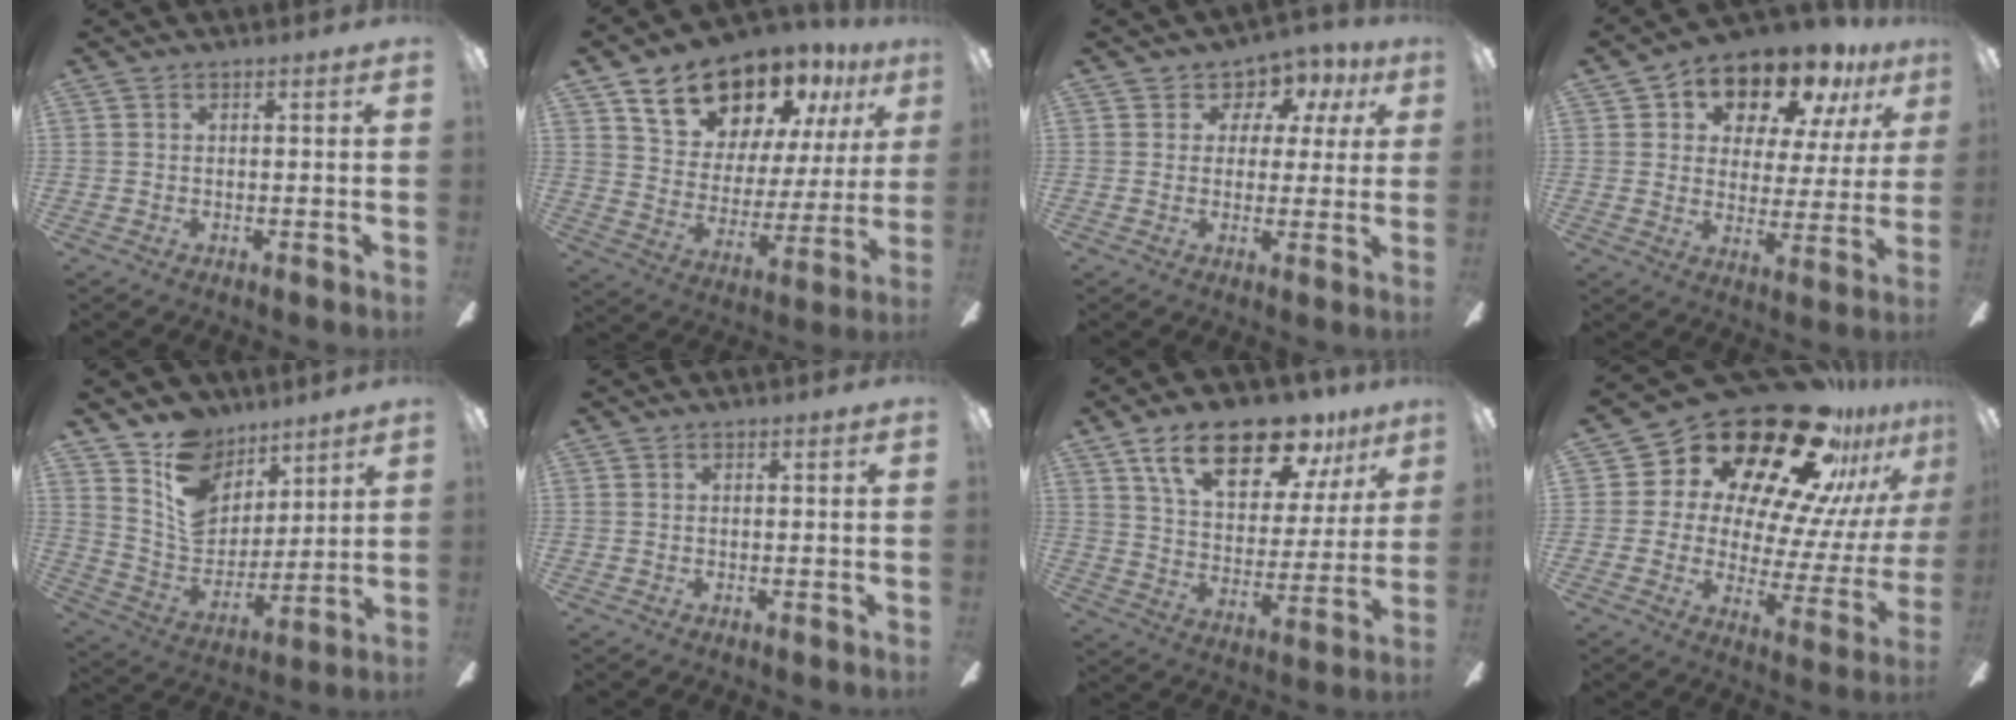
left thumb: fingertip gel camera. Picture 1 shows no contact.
{"total": 17.9, "force": [14.0, 9.5, 6.0], "torque": [-0.116, -0.095, 0.255]}
{"total": 5.6, "force": [2.9, 4.6, 1.4], "torque": [-0.020, -0.020, 0.050]}
{"total": 13.0, "force": [10.3, 6.3, 4.8], "torque": [-0.089, -0.068, 0.186]}
{"total": 14.1, "force": [9.3, 9.5, 4.8], "torque": [-0.096, -0.061, 0.185]}
{"total": 0.0}
{"total": 20.6, "force": [13.3, 9.6, 12.4], "torque": [-0.195, -0.068, 0.227]}
{"total": 27.4, "force": [20.7, 11.6, 13.6], "torque": [-0.206, -0.160, 0.359]}